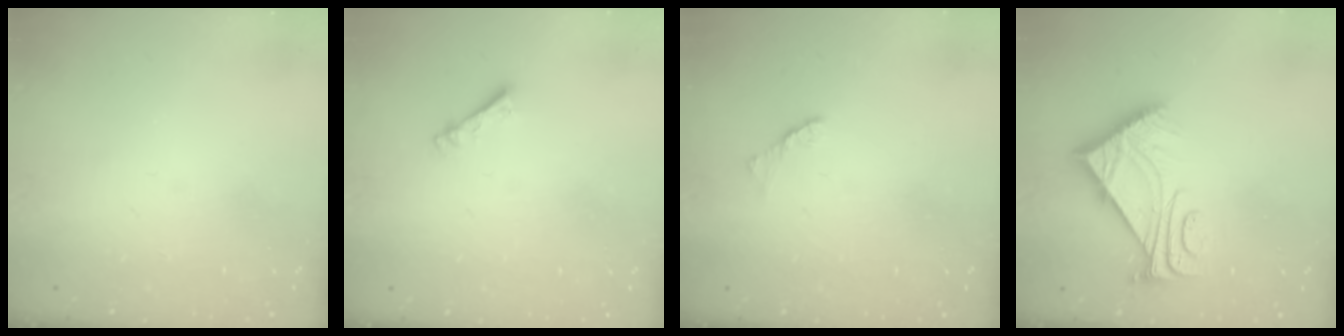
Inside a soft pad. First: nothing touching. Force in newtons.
{"total": 2.7, "press": 2.7, "slide": 0.4}
{"total": 1.7, "press": 1.6, "slide": 0.4}
{"total": 7.6, "press": 7.6, "slide": 0.7}